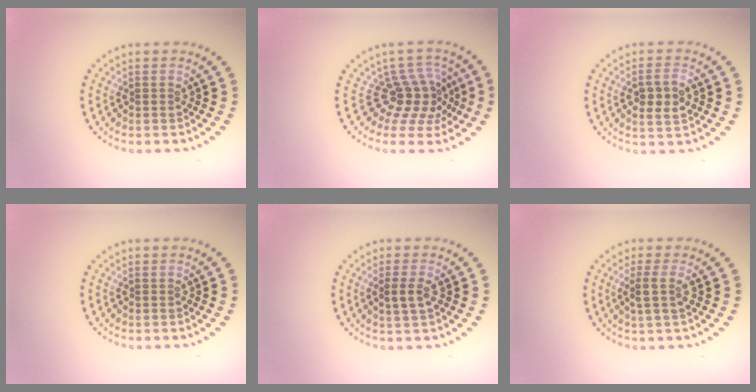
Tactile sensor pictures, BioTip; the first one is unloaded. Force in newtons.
{"total": 3.7, "press": 2.6, "slide": 2.6}
{"total": 2.9, "press": 2.8, "slide": 0.3}
{"total": 0.0}
{"total": 1.9, "press": 1.8, "slide": 0.6}
{"total": 1.9, "press": 1.6, "slide": 1.2}